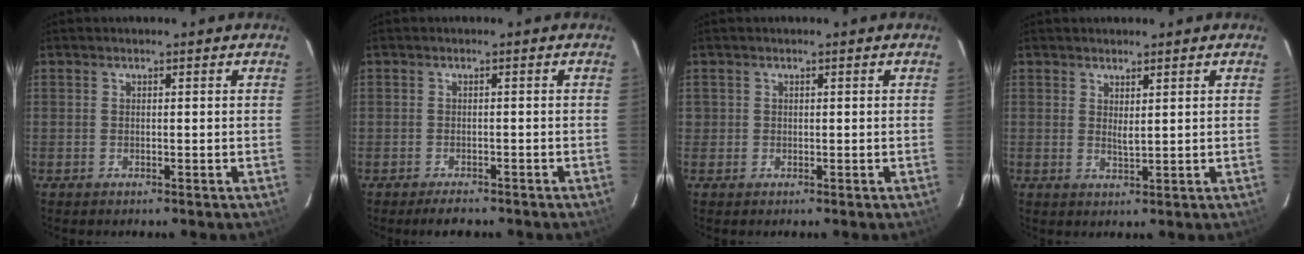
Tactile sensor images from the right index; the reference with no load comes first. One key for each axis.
{"total": 2.9, "fx": -2.3, "fy": 1.5, "fz": 1.0, "tx": -0.015, "ty": 0.004, "tz": -0.034}
{"total": 0.9, "fx": 0.0, "fy": 0.9, "fz": -0.1, "tx": 0.004, "ty": 0.003, "tz": 0.000}
{"total": 2.0, "fx": 1.2, "fy": 0.4, "fz": 1.5, "tx": -0.026, "ty": -0.003, "tz": 0.019}